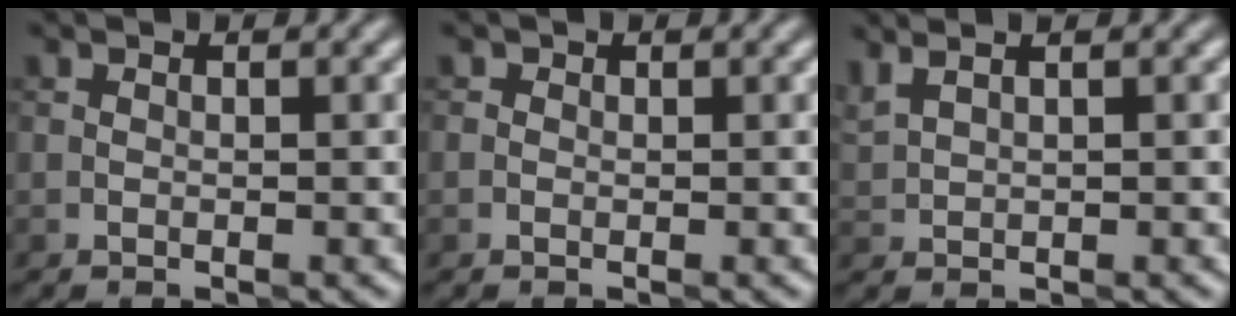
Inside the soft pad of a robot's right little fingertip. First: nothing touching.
{"total": 0.6, "force": [0.1, 0.6, 0.1], "torque": [0.001, -0.001, -0.007]}
{"total": 1.6, "force": [1.5, 0.4, 0.5], "torque": [-0.009, 0.006, 0.034]}